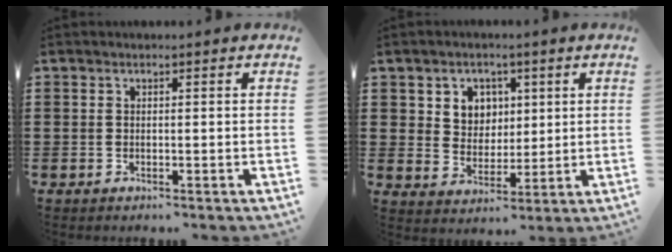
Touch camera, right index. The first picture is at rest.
{"total": 5.0, "force": [2.0, 4.5, 1.1], "torque": [-0.037, 0.010, 0.033]}